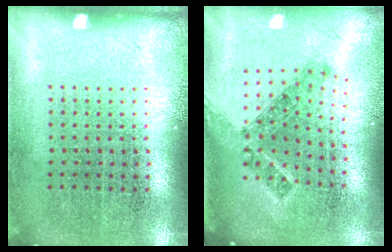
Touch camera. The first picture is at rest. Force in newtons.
{"total": 1.0, "press": 0.9, "slide": 0.6}